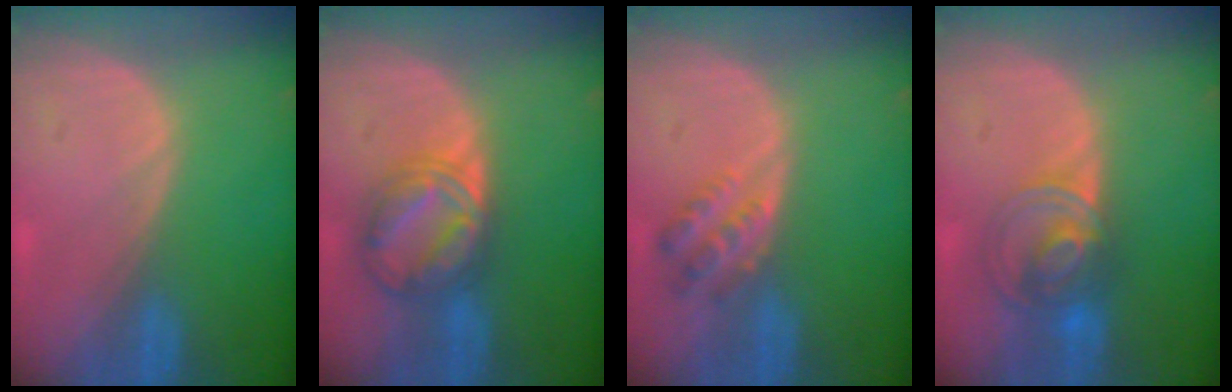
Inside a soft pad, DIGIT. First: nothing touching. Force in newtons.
{"total": 7.3, "press": 7.3, "slide": 0.5}
{"total": 4.4, "press": 4.1, "slide": 1.7}
{"total": 7.4, "press": 6.3, "slide": 3.9}